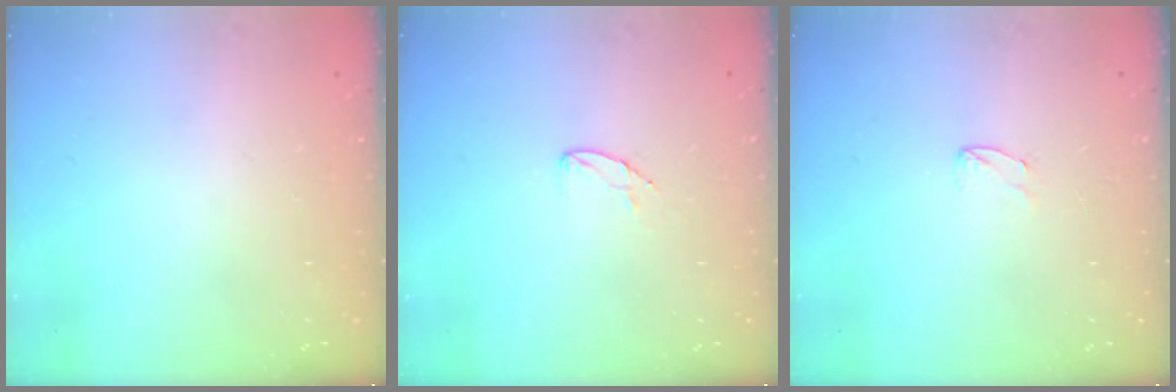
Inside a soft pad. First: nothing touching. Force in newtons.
{"total": 5.3, "press": 5.3, "slide": 0.4}
{"total": 3.8, "press": 3.8, "slide": 0.4}